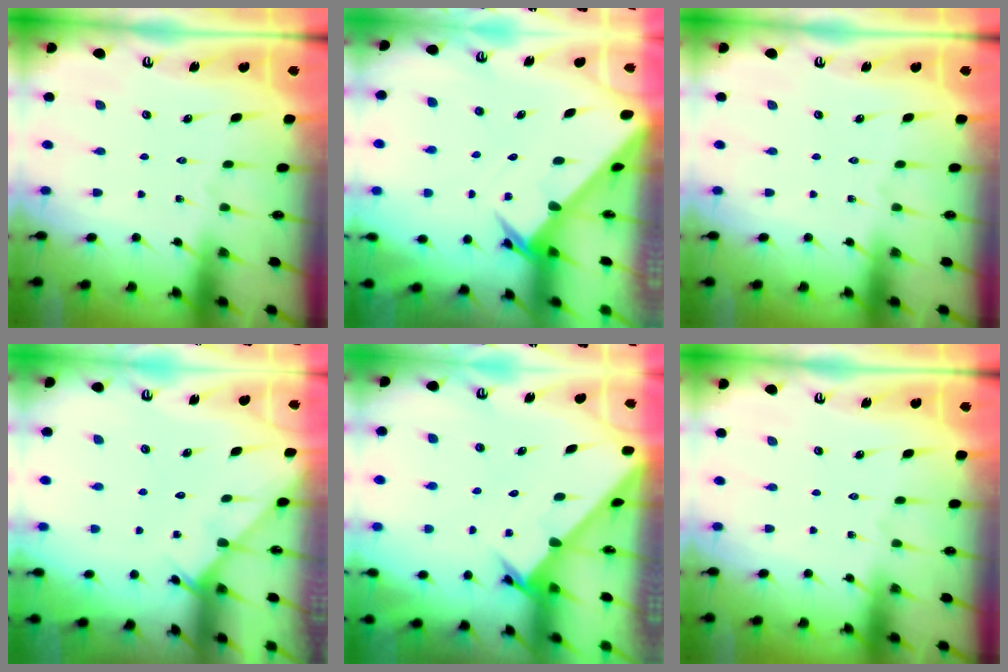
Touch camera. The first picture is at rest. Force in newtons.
{"total": 3.0, "press": 3.0, "slide": 0.2}
{"total": 0.0}
{"total": 2.7, "press": 2.7, "slide": 0.3}
{"total": 1.7, "press": 1.7, "slide": 0.1}
{"total": 0.0}